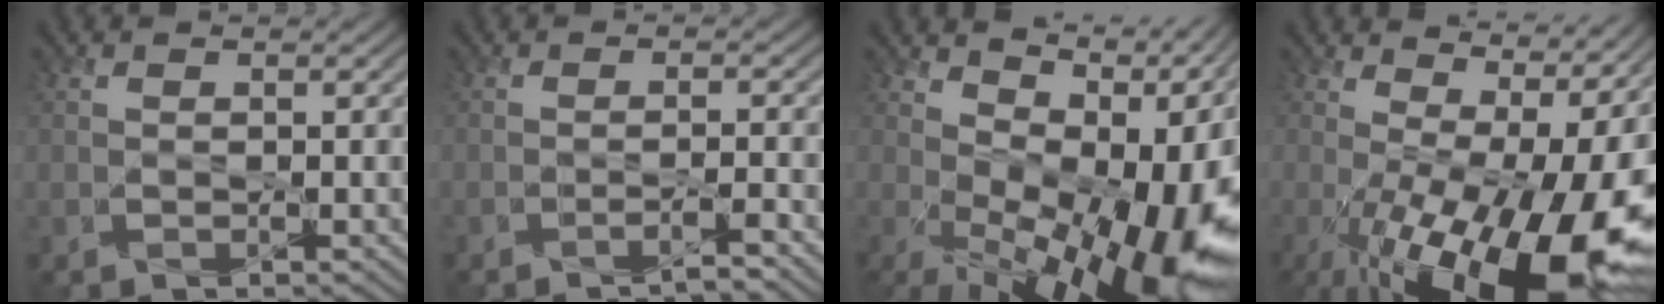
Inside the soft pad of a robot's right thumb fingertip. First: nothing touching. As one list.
[{"total": 1.9, "force": [-1.6, -0.5, 0.9], "torque": [-0.009, 0.008, -0.030]}, {"total": 15.8, "force": [1.0, 8.4, 13.4], "torque": [-0.171, -0.022, 0.052]}, {"total": 17.5, "force": [-1.7, 7.4, 15.8], "torque": [-0.215, -0.020, -0.003]}]